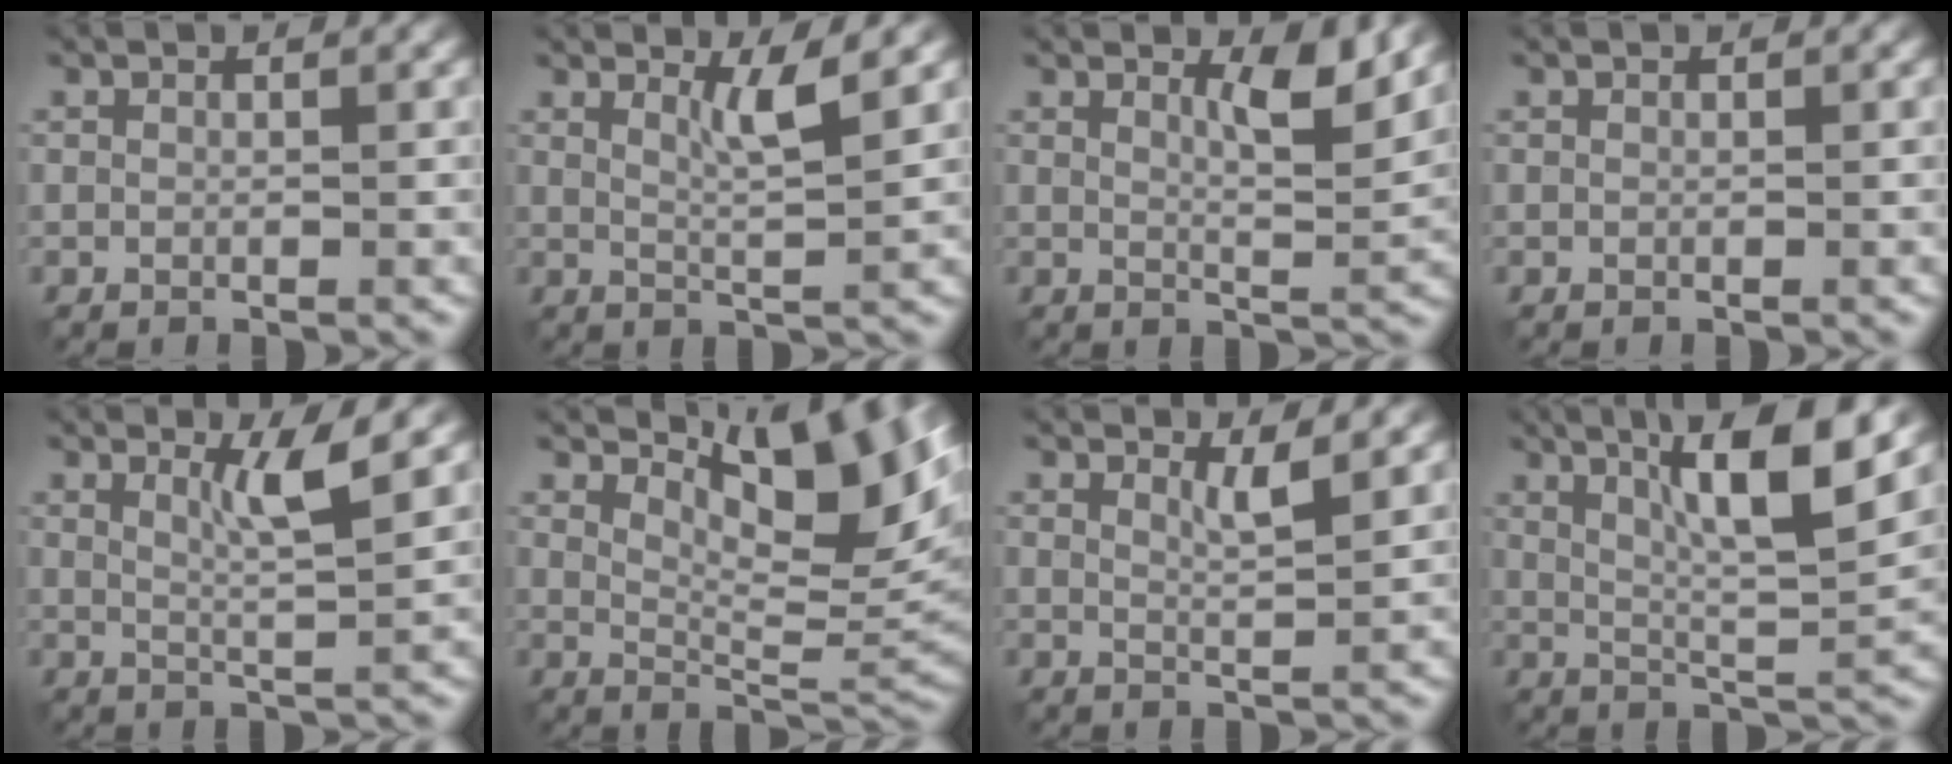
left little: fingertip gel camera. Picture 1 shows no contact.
{"total": 2.8, "force": [1.4, 0.3, 2.4], "torque": [-0.041, -0.004, 0.025]}
{"total": 3.4, "force": [1.9, 0.6, 2.8], "torque": [-0.042, -0.007, 0.033]}
{"total": 0.0}
{"total": 3.1, "force": [1.4, 0.3, 2.8], "torque": [-0.047, -0.003, 0.026]}
{"total": 8.6, "force": [4.1, 2.6, 7.0], "torque": [-0.102, -0.003, 0.074]}
{"total": 1.9, "force": [1.1, 0.3, 1.5], "torque": [-0.023, -0.004, 0.017]}
{"total": 8.6, "force": [3.7, 1.4, 7.7], "torque": [-0.119, 0.004, 0.064]}